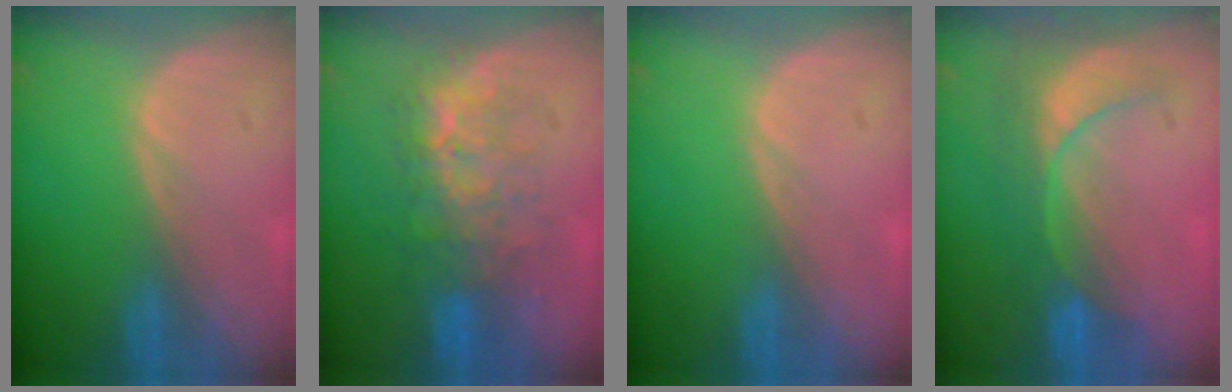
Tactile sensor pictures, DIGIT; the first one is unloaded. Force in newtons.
{"total": 8.2, "press": 8.0, "slide": 1.8}
{"total": 0.0}
{"total": 8.9, "press": 7.8, "slide": 4.2}